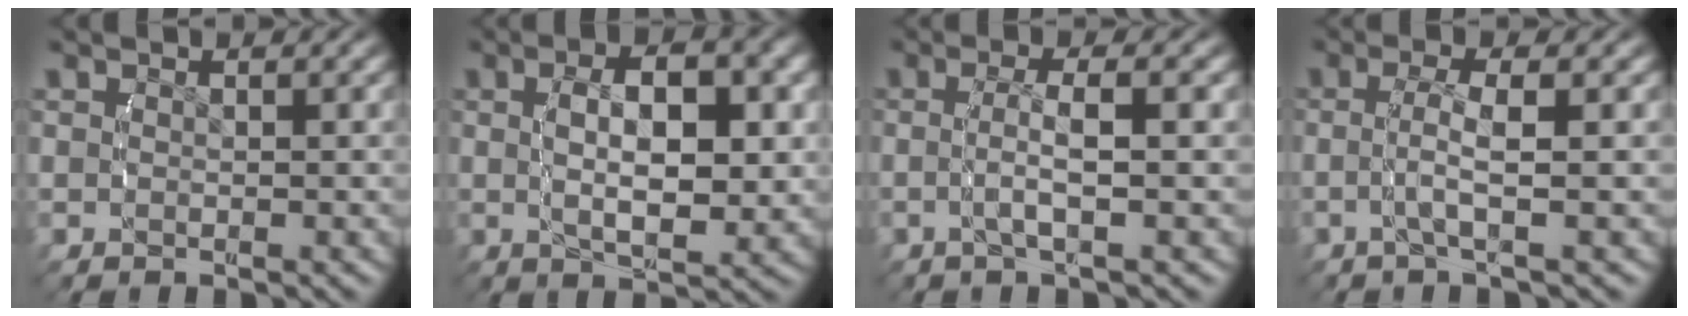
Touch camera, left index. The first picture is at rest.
{"total": 6.6, "force": [0.1, 3.0, 5.9], "torque": [-0.087, 0.004, -0.002]}
{"total": 2.6, "force": [-0.3, 0.2, 2.6], "torque": [-0.050, 0.009, -0.014]}
{"total": 2.7, "force": [-0.2, 0.2, 2.6], "torque": [-0.057, 0.007, -0.013]}